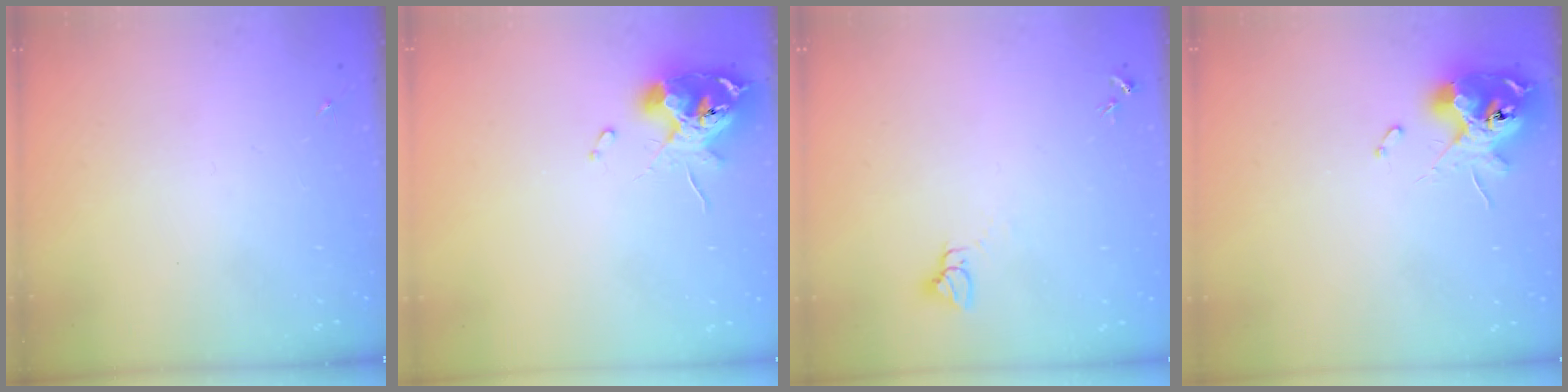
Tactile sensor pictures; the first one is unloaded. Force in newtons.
{"total": 11.2, "press": 11.2, "slide": 1.3}
{"total": 3.0, "press": 3.0, "slide": 0.1}
{"total": 12.4, "press": 12.2, "slide": 1.8}